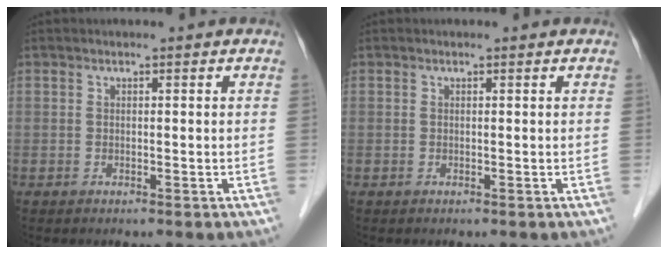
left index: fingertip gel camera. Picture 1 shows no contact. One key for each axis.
{"total": 0.0}